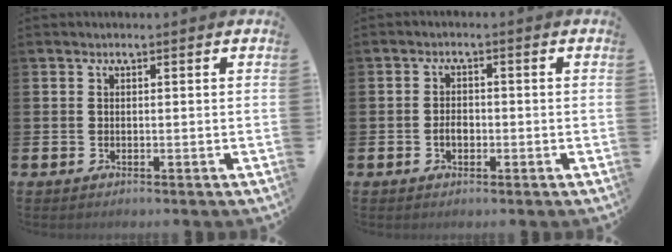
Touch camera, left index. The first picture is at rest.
{"total": 2.2, "force": [-0.5, 1.4, 1.5], "torque": [-0.013, -0.001, -0.015]}